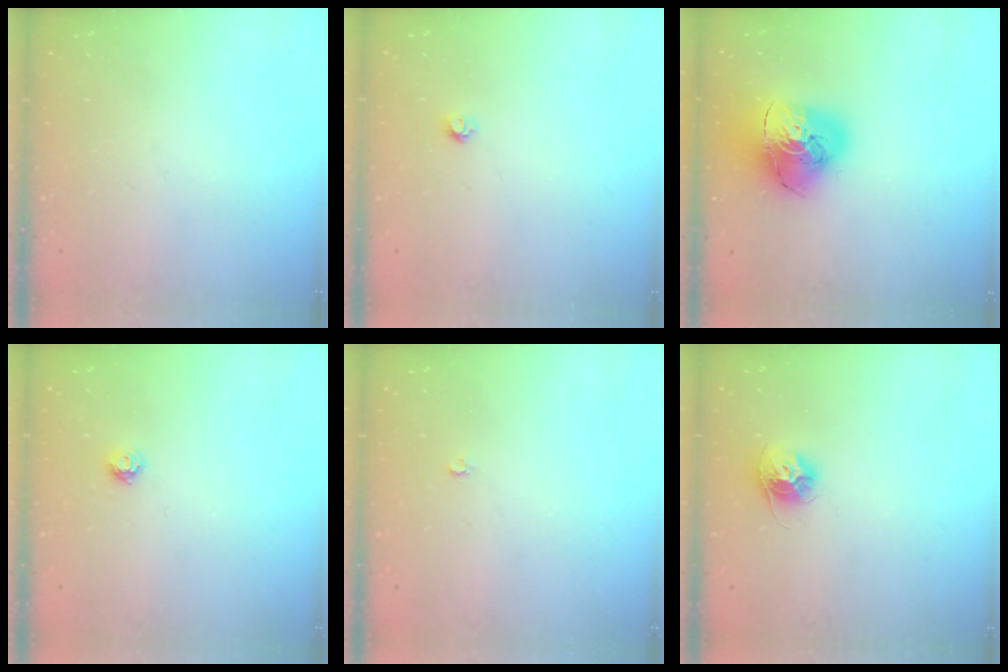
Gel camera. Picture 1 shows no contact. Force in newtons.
{"total": 3.9, "press": 3.9, "slide": 0.3}
{"total": 18.7, "press": 18.6, "slide": 2.1}
{"total": 5.8, "press": 5.8, "slide": 0.3}
{"total": 2.0, "press": 2.0, "slide": 0.4}
{"total": 10.3, "press": 10.3, "slide": 0.8}